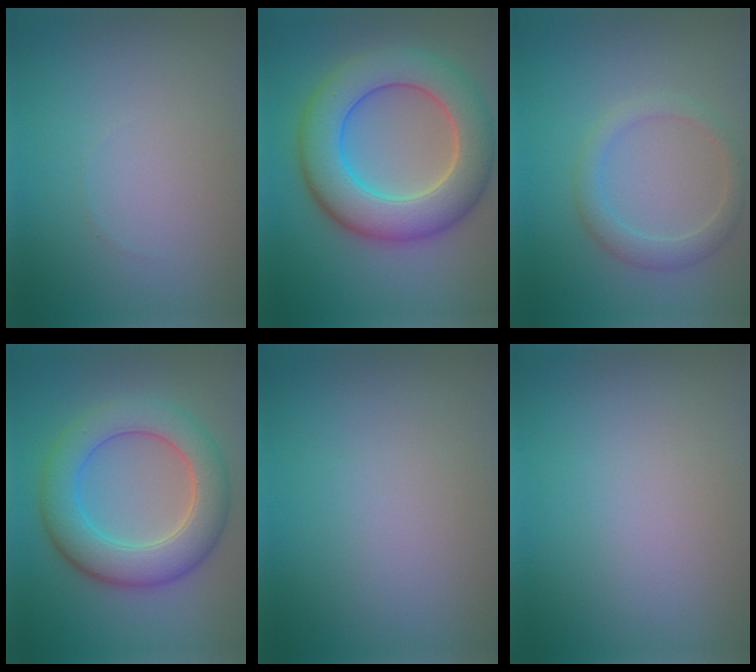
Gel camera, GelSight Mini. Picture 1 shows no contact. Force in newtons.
{"total": 9.4, "press": 9.4, "slide": 0.5}
{"total": 2.3, "press": 2.3, "slide": 0.1}
{"total": 7.1, "press": 7.1, "slide": 0.3}
{"total": 0.0}
{"total": 0.0}